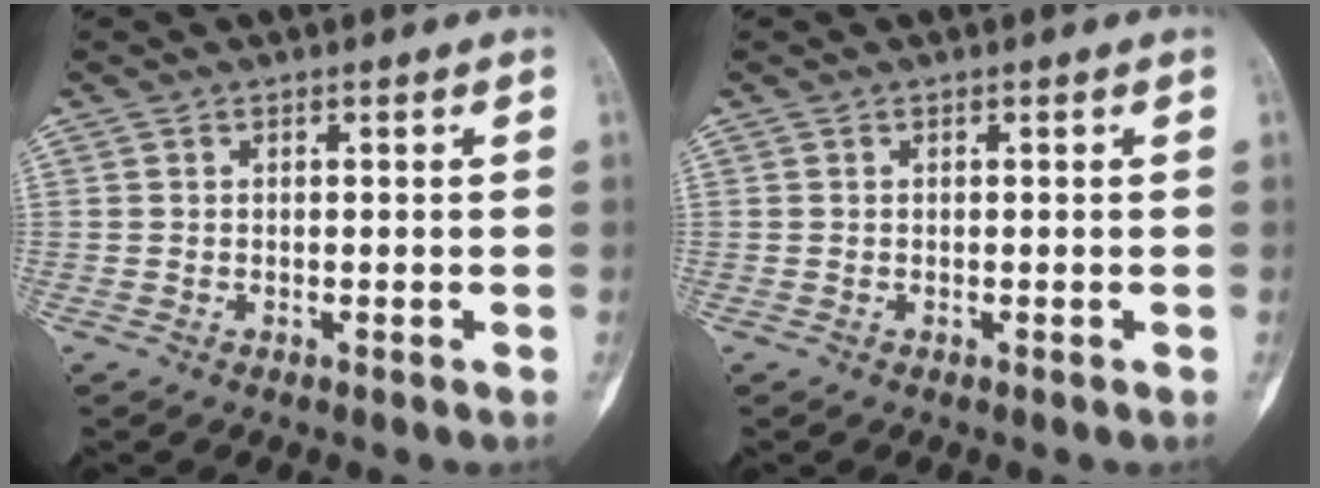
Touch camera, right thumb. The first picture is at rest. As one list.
[{"total": 0.0}]